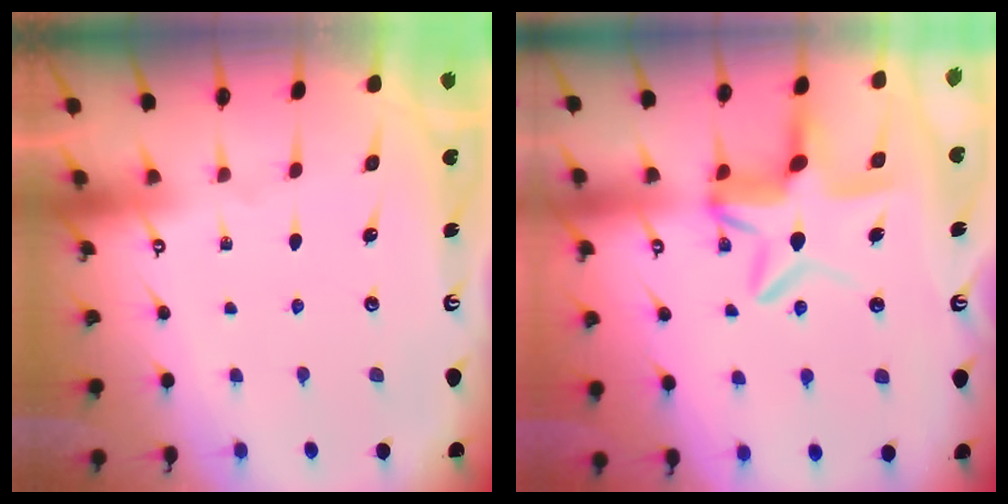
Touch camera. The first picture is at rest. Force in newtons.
{"total": 10.4, "press": 10.3, "slide": 1.4}